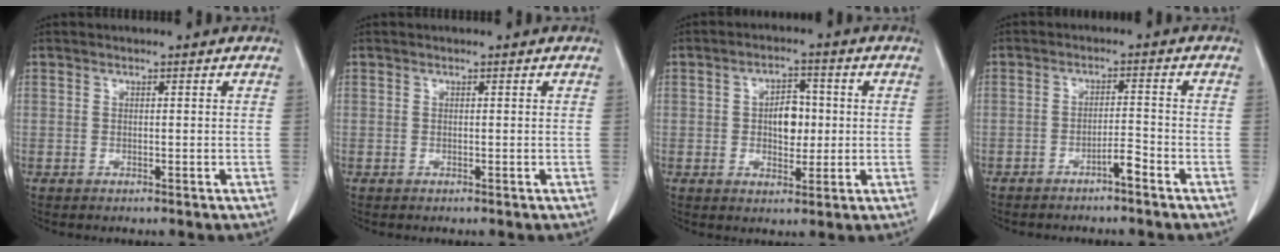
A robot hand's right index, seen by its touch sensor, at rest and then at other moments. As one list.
[{"total": 0.0}, {"total": 5.8, "force": [0.3, 3.3, 4.7], "torque": [-0.075, 0.010, 0.008]}, {"total": 2.6, "force": [-1.9, 0.1, 1.8], "torque": [-0.025, 0.002, -0.033]}]